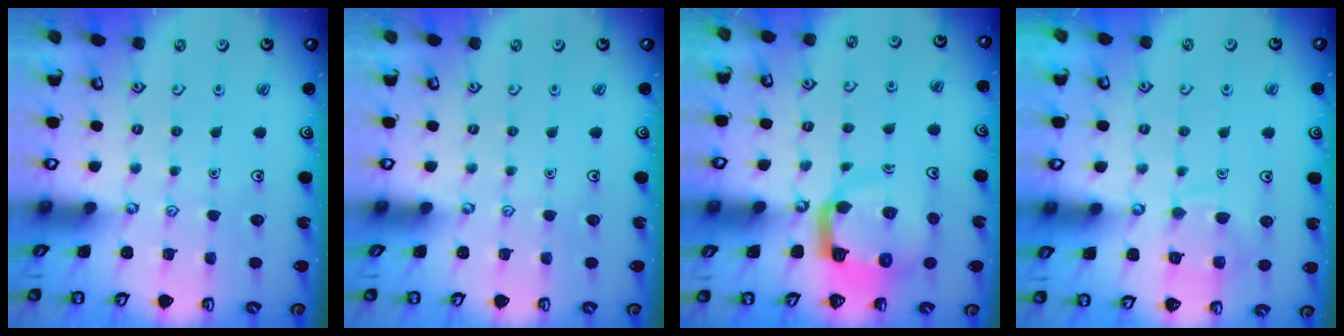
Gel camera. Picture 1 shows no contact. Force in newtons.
{"total": 0.0}
{"total": 10.3, "press": 10.2, "slide": 1.2}
{"total": 9.7, "press": 9.7, "slide": 0.9}